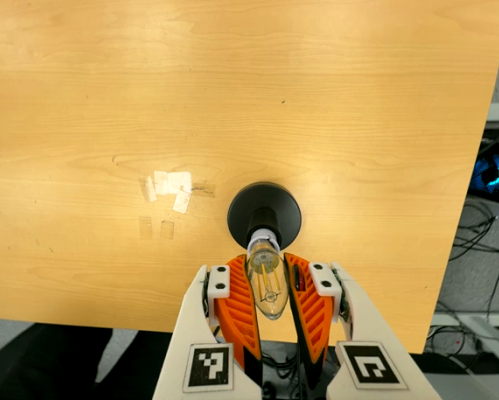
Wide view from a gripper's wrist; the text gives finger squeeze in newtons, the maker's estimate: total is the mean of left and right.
{"total": 19.3, "left": 20.8, "right": 17.8}